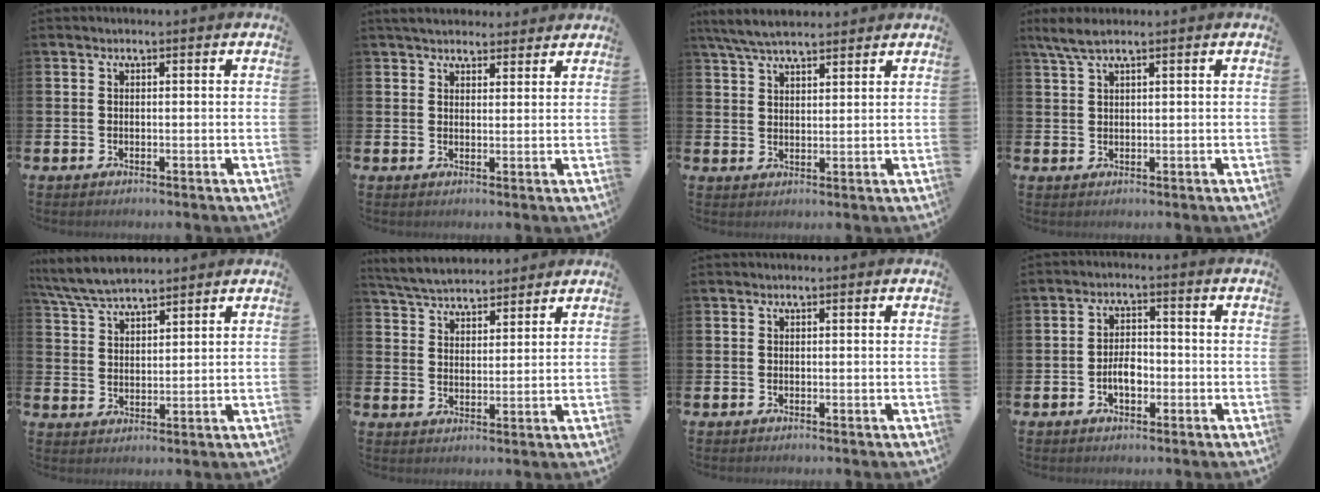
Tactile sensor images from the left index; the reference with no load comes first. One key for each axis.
{"total": 3.9, "fx": 3.7, "fy": 1.3, "fz": 0.5, "tx": -0.018, "ty": -0.009, "tz": 0.069}
{"total": 5.6, "fx": 5.1, "fy": 1.0, "fz": 1.9, "tx": -0.056, "ty": -0.011, "tz": 0.097}
{"total": 3.1, "fx": 2.2, "fy": 0.5, "fz": 2.2, "tx": -0.052, "ty": 0.004, "tz": 0.041}
{"total": 6.1, "fx": 5.8, "fy": 0.9, "fz": 1.6, "tx": -0.055, "ty": -0.017, "tz": 0.109}
{"total": 5.2, "fx": 5.0, "fy": 1.0, "fz": 0.6, "tx": -0.036, "ty": -0.021, "tz": 0.091}
{"total": 0.0}
{"total": 3.6, "fx": -1.1, "fy": 2.0, "fz": 2.8, "tx": -0.040, "ty": 0.002, "tz": -0.024}